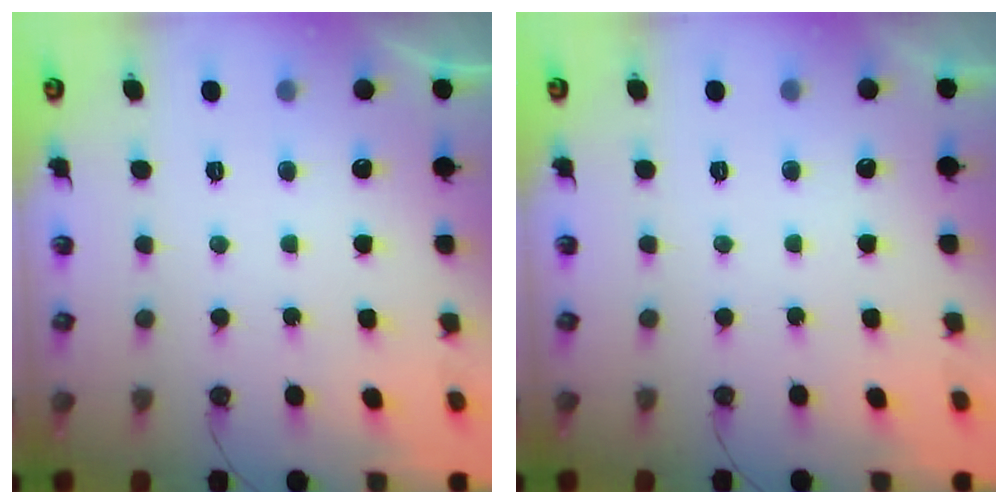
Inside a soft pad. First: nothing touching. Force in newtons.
{"total": 0.0}